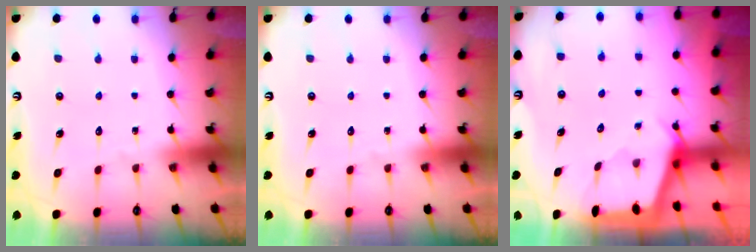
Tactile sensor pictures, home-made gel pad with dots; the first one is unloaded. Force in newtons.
{"total": 0.0}
{"total": 2.2, "press": 2.2, "slide": 0.3}